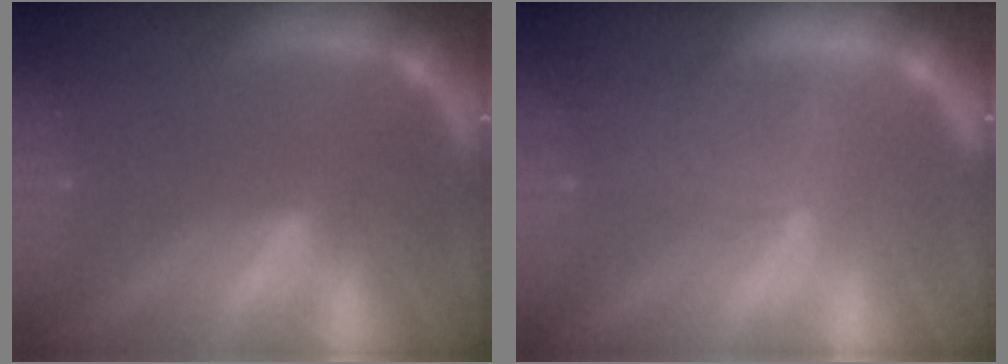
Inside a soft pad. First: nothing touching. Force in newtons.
{"total": 4.5}